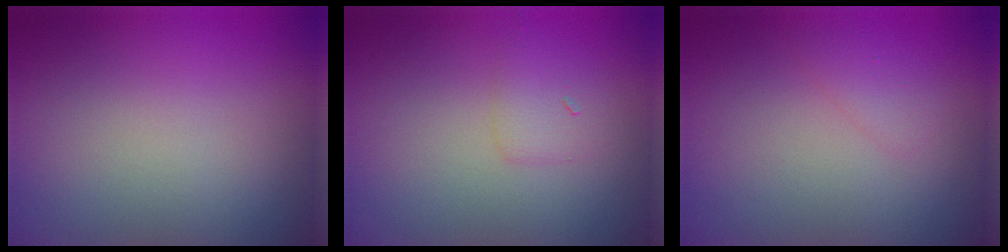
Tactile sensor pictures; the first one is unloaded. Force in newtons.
{"total": 1.5, "press": 1.5, "slide": 0.2}
{"total": 1.1, "press": 1.1, "slide": 0.0}